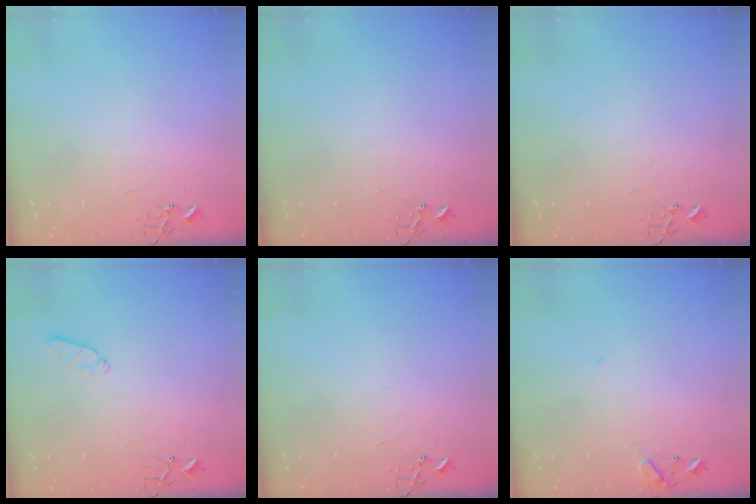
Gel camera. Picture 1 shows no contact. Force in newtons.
{"total": 0.0}
{"total": 0.0}
{"total": 5.2, "press": 5.2, "slide": 0.8}
{"total": 0.0}
{"total": 8.6, "press": 8.5, "slide": 1.1}